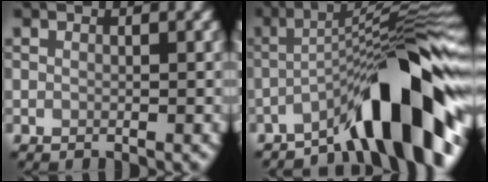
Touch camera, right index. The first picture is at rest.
{"total": 11.0, "force": [-6.3, 1.7, 8.8], "torque": [-0.114, 0.027, -0.112]}